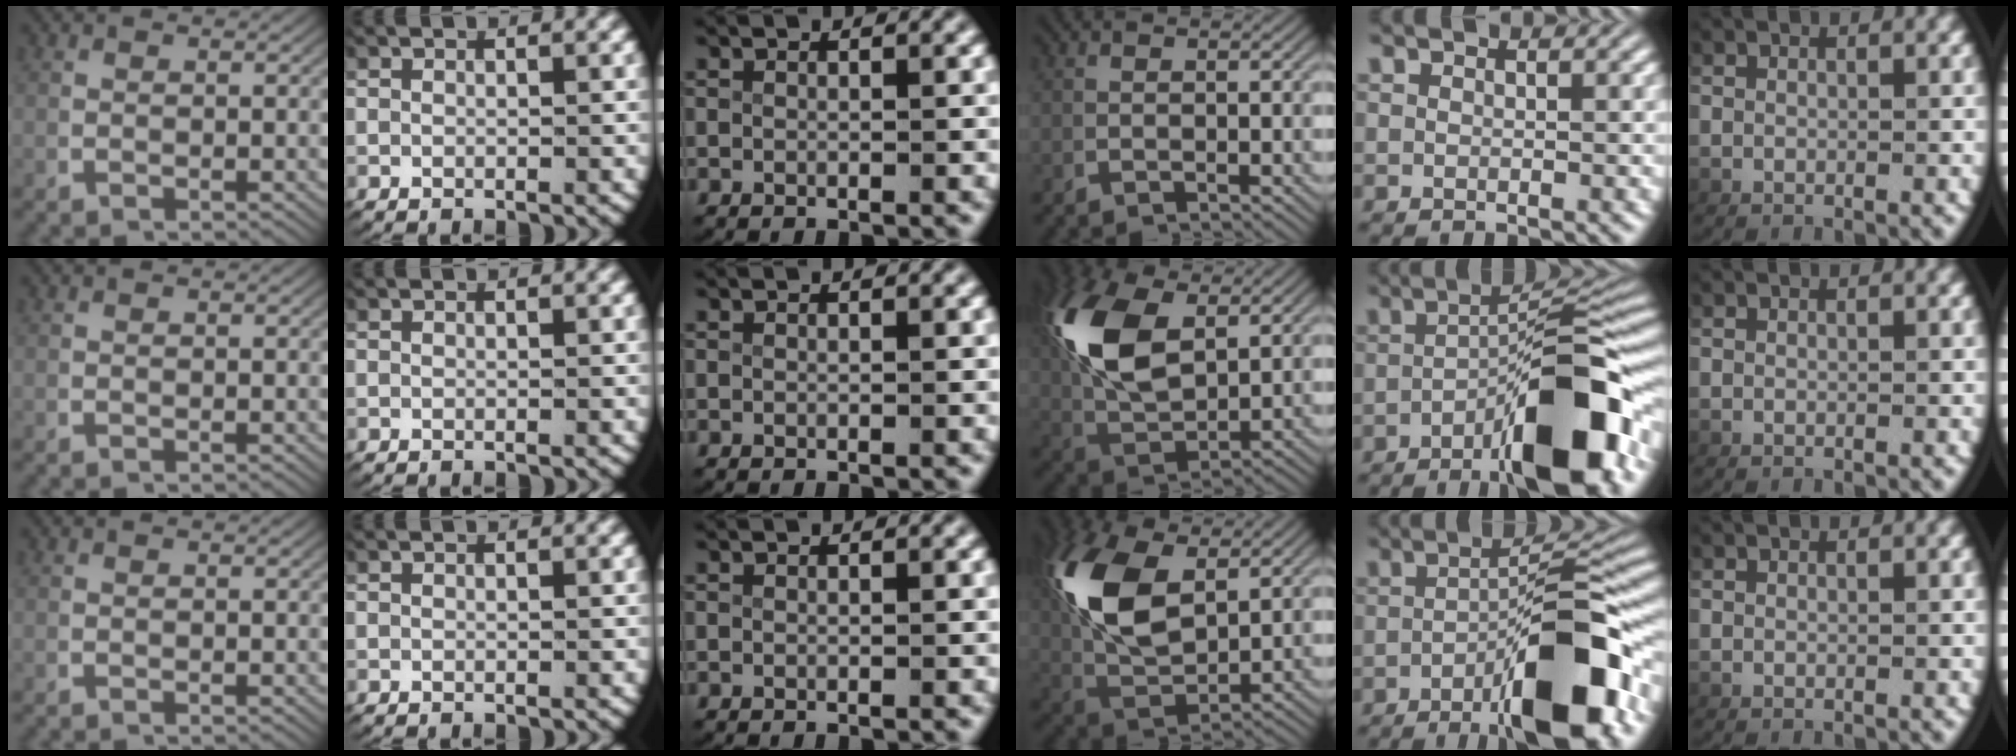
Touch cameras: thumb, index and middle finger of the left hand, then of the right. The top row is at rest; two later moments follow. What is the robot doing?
{"motion": "lift_and_place", "object": "fork"}